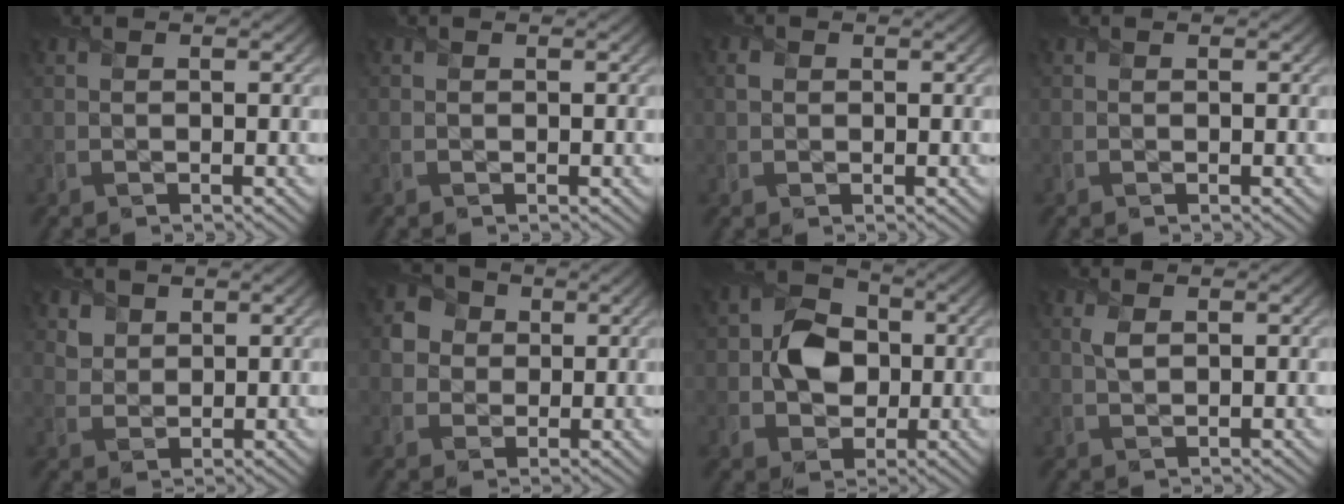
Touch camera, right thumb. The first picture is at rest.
{"total": 0.0}
{"total": 1.2, "force": [0.2, 1.1, 0.4], "torque": [-0.006, -0.002, 0.001]}
{"total": 0.0}
{"total": 2.8, "force": [1.8, 2.1, 0.6], "torque": [-0.026, -0.013, 0.041]}
{"total": 4.4, "force": [1.0, 4.0, 1.5], "torque": [-0.039, 0.005, 0.005]}
{"total": 6.9, "force": [0.0, 5.8, 3.8], "torque": [-0.068, 0.010, -0.014]}
{"total": 1.7, "force": [0.7, 0.9, 1.3], "torque": [-0.034, 0.001, 0.013]}